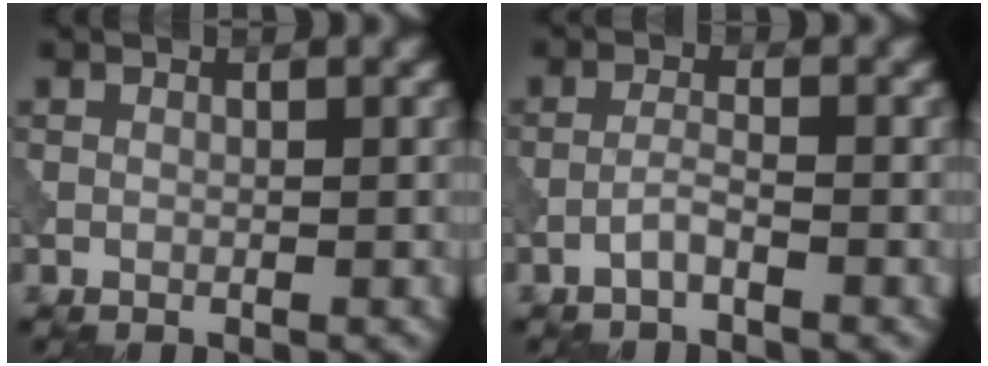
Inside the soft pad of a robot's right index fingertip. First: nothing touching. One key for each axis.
{"total": 1.4, "fx": -1.0, "fy": 0.1, "fz": 1.0, "tx": -0.021, "ty": 0.008, "tz": -0.025}